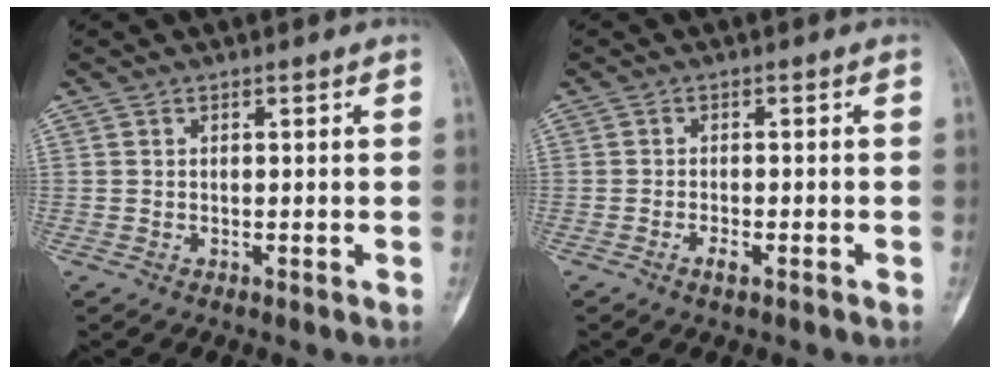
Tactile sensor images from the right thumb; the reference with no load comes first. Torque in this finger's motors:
{"motor_torque": [0.05, 0.01, 0.02, -0.07, -0.11]}